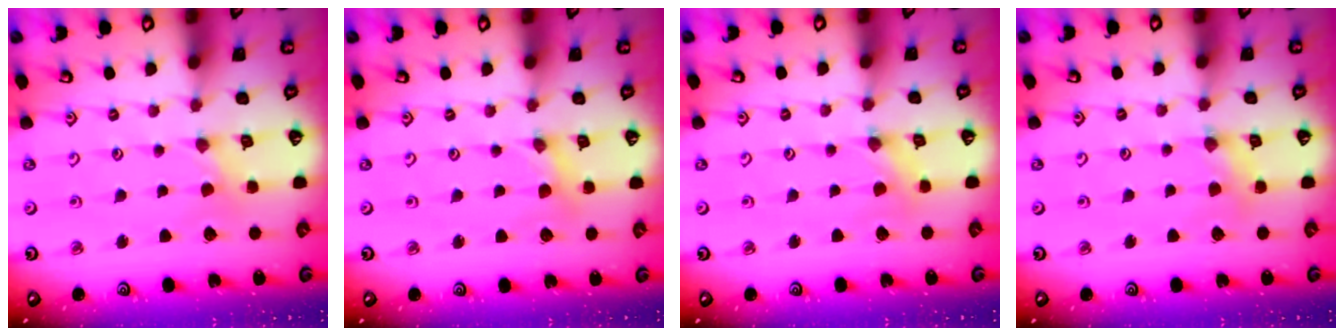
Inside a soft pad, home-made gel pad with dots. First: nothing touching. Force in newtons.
{"total": 1.4, "press": 1.4, "slide": 0.3}
{"total": 0.0}
{"total": 2.7, "press": 2.7, "slide": 0.3}